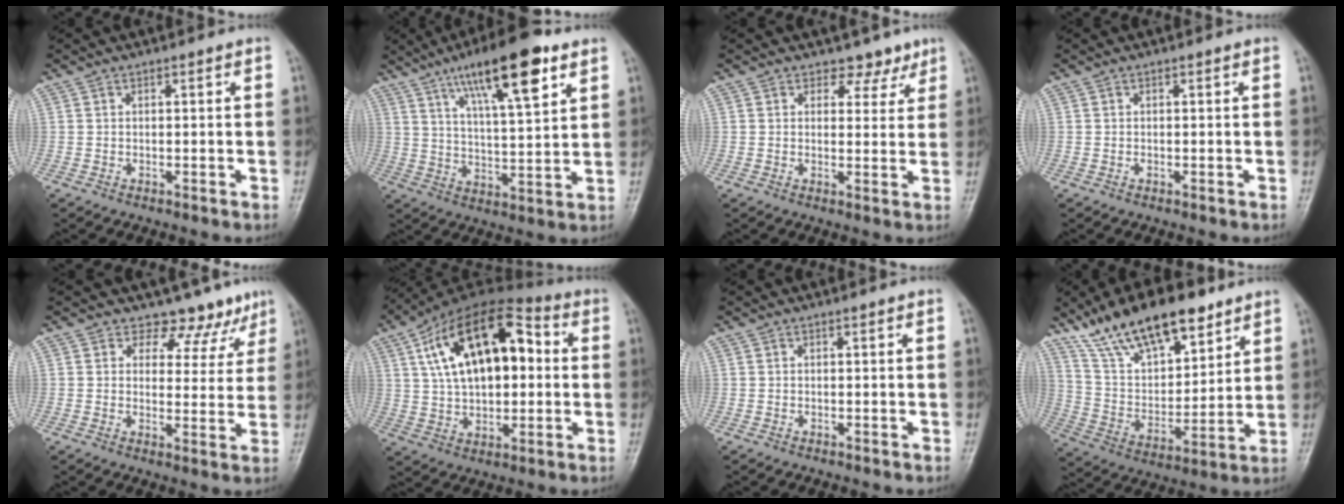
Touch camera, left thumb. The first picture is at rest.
{"total": 16.8, "force": [9.2, 4.4, 13.4], "torque": [-0.198, -0.031, 0.152]}
{"total": 4.1, "force": [3.1, 2.7, 0.4], "torque": [0.024, -0.020, 0.036]}
{"total": 0.0}
{"total": 8.3, "force": [6.6, 5.0, 0.8], "torque": [0.033, -0.038, 0.069]}
{"total": 21.3, "force": [4.8, 11.7, 17.1], "torque": [-0.261, 0.019, 0.069]}
{"total": 0.0}
{"total": 20.4, "force": [13.9, 8.5, 12.2], "torque": [-0.171, -0.051, 0.253]}